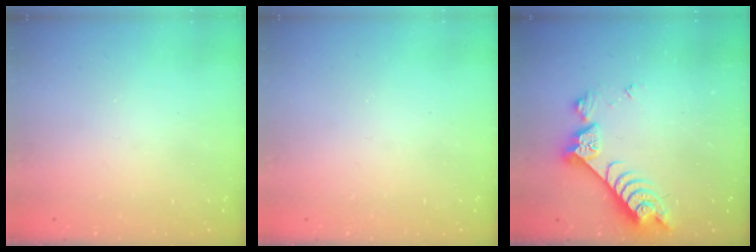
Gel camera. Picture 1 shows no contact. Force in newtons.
{"total": 0.0}
{"total": 7.3, "press": 7.2, "slide": 1.2}